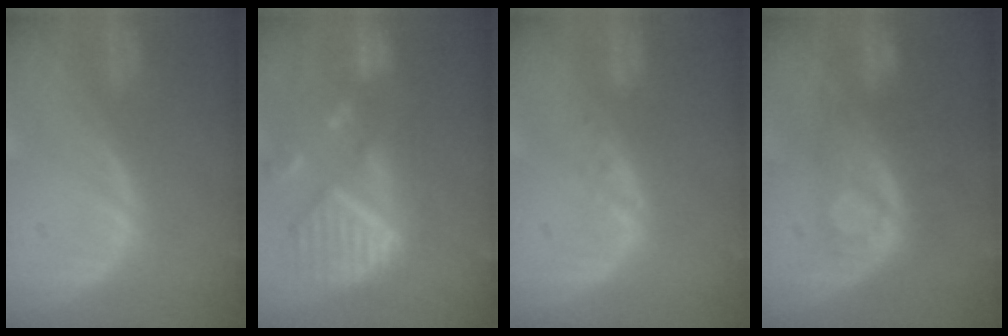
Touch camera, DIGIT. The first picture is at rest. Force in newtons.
{"total": 11.7, "press": 10.3, "slide": 5.6}
{"total": 1.4, "press": 1.4, "slide": 0.2}
{"total": 8.4, "press": 7.1, "slide": 4.4}